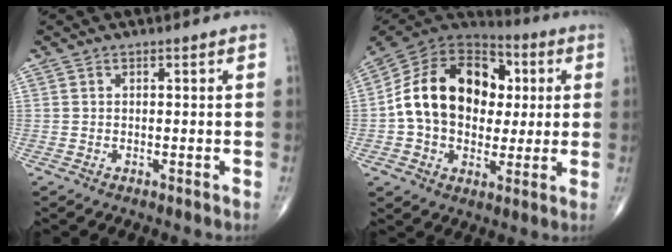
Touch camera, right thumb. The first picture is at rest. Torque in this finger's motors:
{"motor_torque": [2.35, 2.47, 1.16, -0.48, 0.62]}